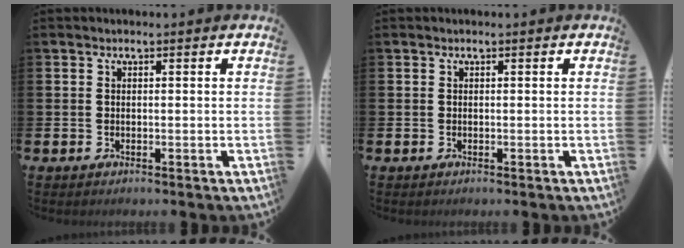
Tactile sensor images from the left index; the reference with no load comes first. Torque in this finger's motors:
{"motor_torque": [-0.05, 0.00, 0.02, -0.01]}